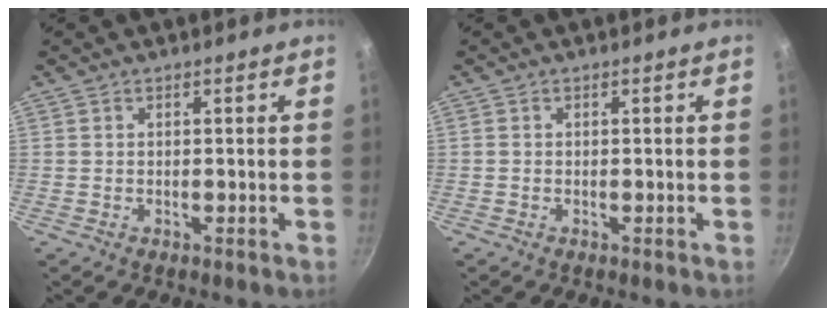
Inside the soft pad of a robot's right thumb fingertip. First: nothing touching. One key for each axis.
{"total": 0.0}